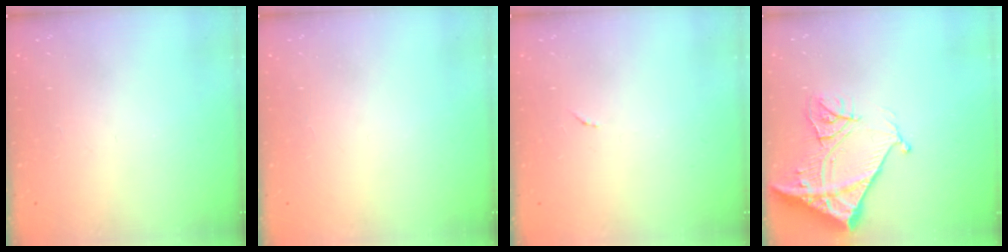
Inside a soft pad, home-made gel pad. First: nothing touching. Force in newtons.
{"total": 1.5, "press": 1.5, "slide": 0.1}
{"total": 3.3, "press": 3.3, "slide": 0.1}
{"total": 15.3, "press": 15.2, "slide": 1.7}